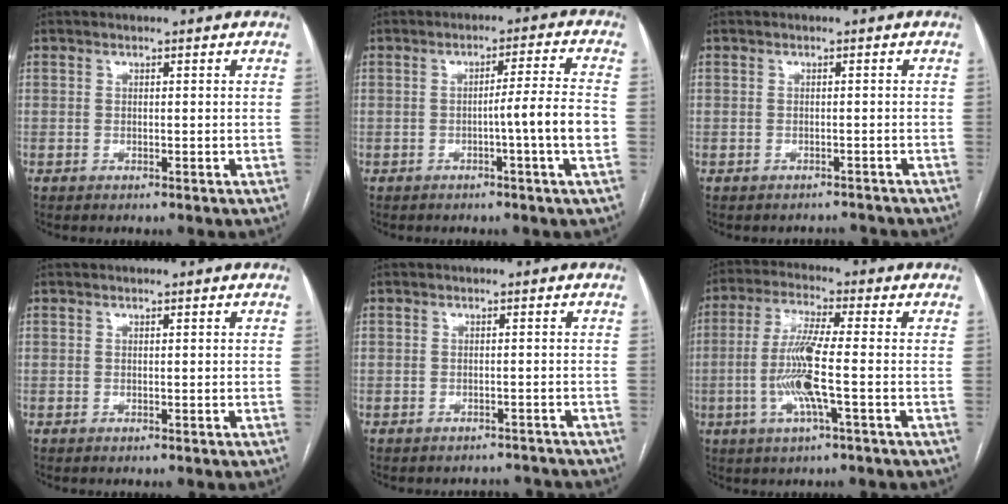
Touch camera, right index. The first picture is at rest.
{"total": 6.6, "force": [-1.7, -1.3, 6.2], "torque": [-0.088, 0.004, -0.025]}
{"total": 1.9, "force": [-1.8, 0.6, -0.6], "torque": [0.011, 0.002, -0.019]}
{"total": 0.0}
{"total": 3.0, "force": [-2.6, 1.3, -0.5], "torque": [0.010, 0.008, -0.034]}
{"total": 9.3, "force": [-1.9, 0.1, 9.1], "torque": [-0.188, -0.004, -0.042]}